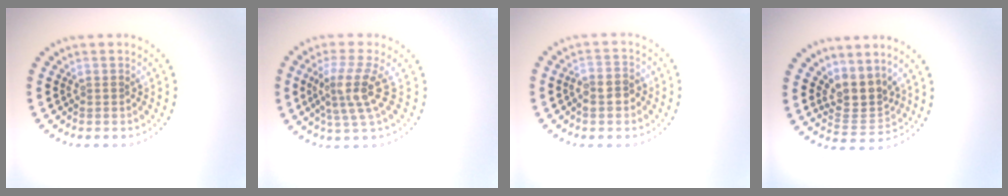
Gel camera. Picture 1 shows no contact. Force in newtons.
{"total": 3.9, "press": 2.9, "slide": 2.6}
{"total": 2.3, "press": 2.1, "slide": 0.8}
{"total": 3.2, "press": 2.4, "slide": 2.2}